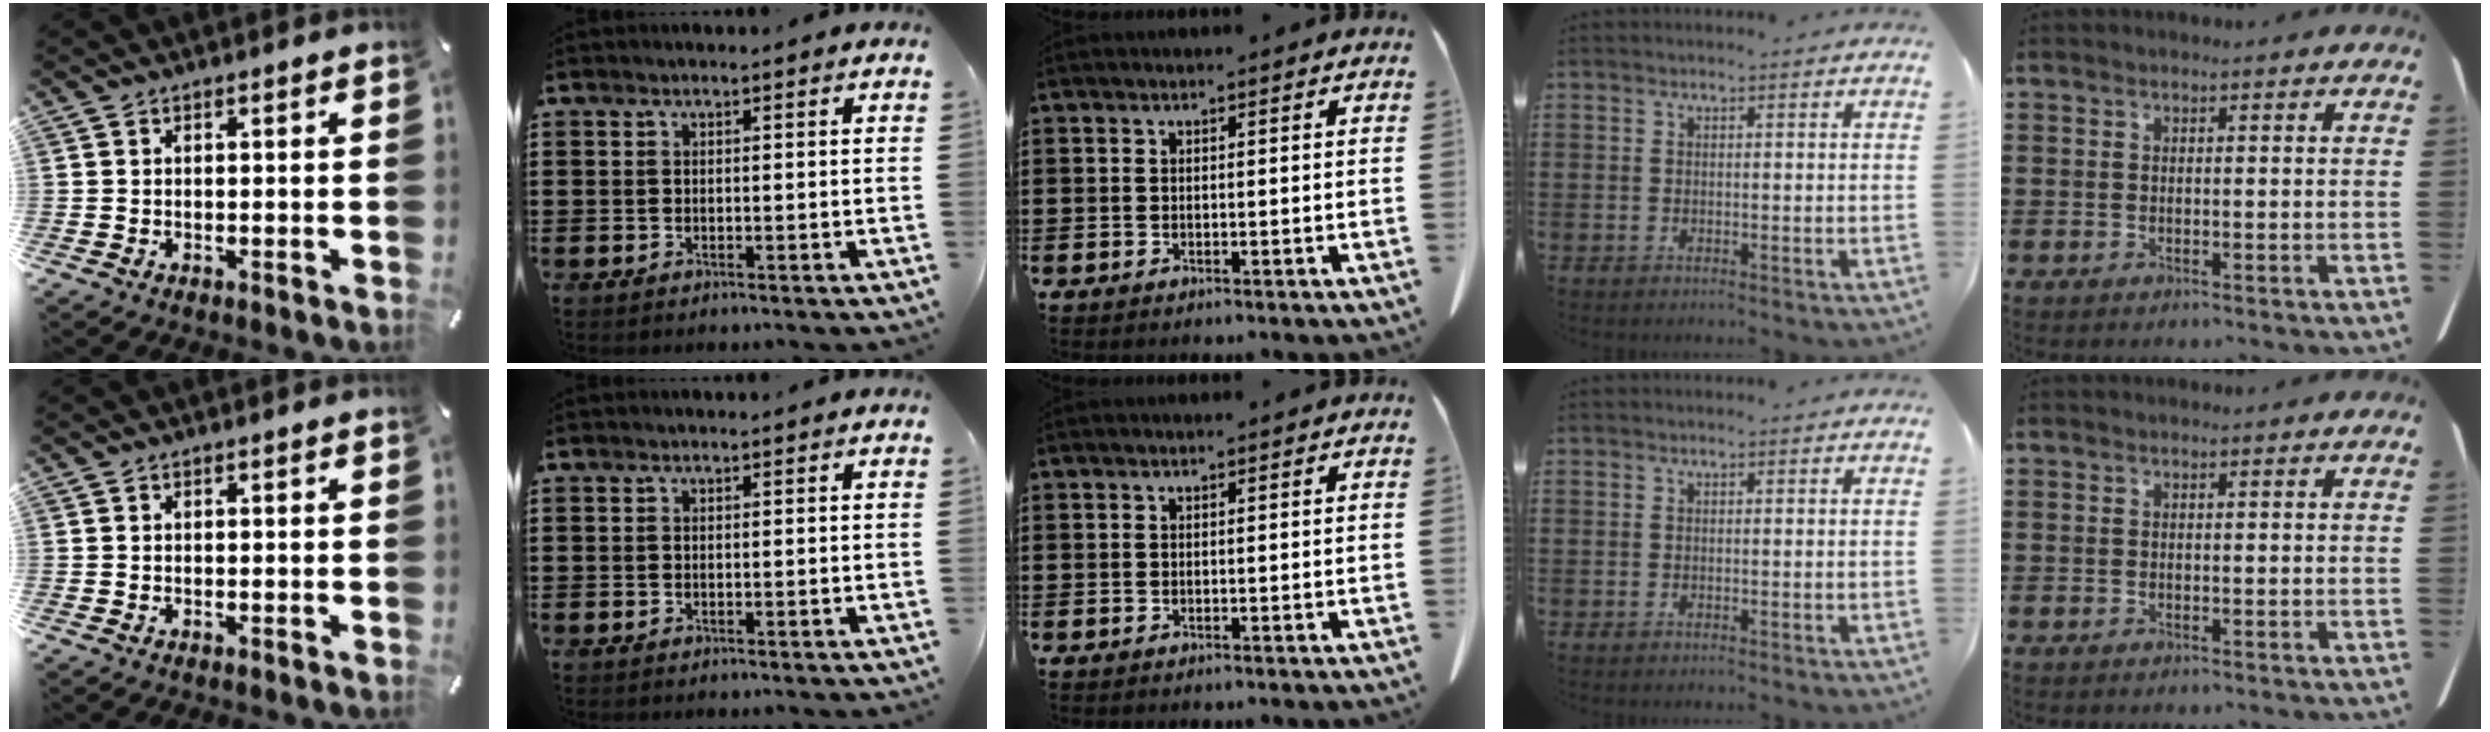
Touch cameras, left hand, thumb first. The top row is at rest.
{}